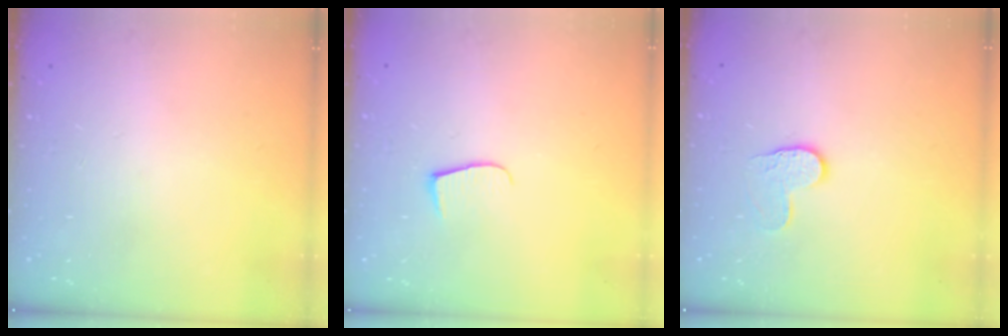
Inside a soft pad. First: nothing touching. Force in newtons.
{"total": 6.2, "press": 6.1, "slide": 0.6}
{"total": 6.4, "press": 6.4, "slide": 0.6}